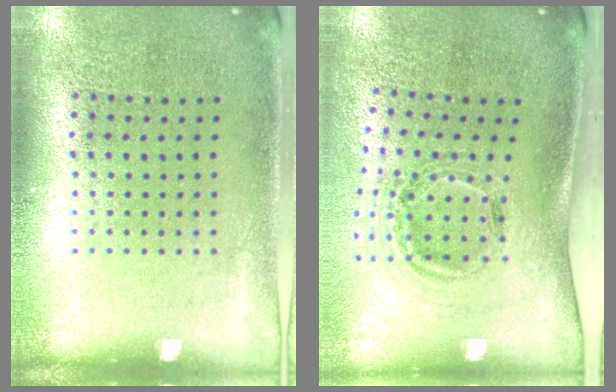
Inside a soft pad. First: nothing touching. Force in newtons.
{"total": 1.2, "press": 1.0, "slide": 0.7}